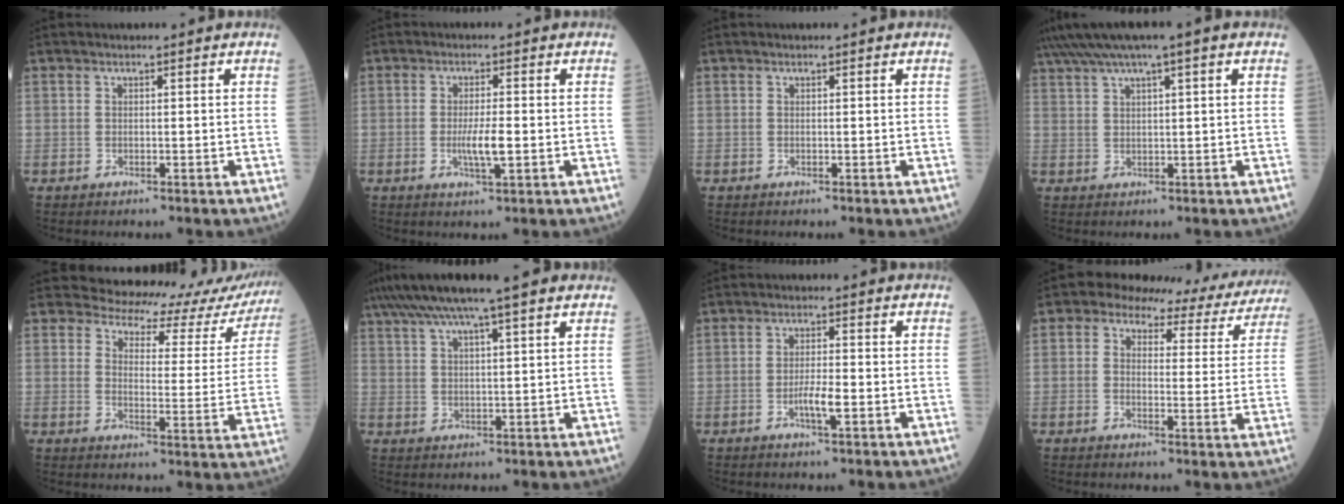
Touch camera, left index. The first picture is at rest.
{"total": 3.9, "force": [-0.7, 0.4, 3.8], "torque": [-0.076, -0.006, -0.011]}
{"total": 0.0}
{"total": 9.2, "force": [6.4, 0.3, 6.6], "torque": [-0.119, 0.045, 0.105]}
{"total": 17.1, "force": [16.4, 4.6, 1.6], "torque": [0.018, -0.070, 0.161]}
{"total": 13.4, "force": [9.9, 1.3, 8.9], "torque": [-0.157, 0.048, 0.149]}
{"total": 3.1, "force": [-1.1, 0.3, 2.9], "torque": [-0.058, -0.002, -0.021]}
{"total": 11.3, "force": [9.8, 4.7, 3.2], "torque": [-0.021, 0.009, 0.088]}